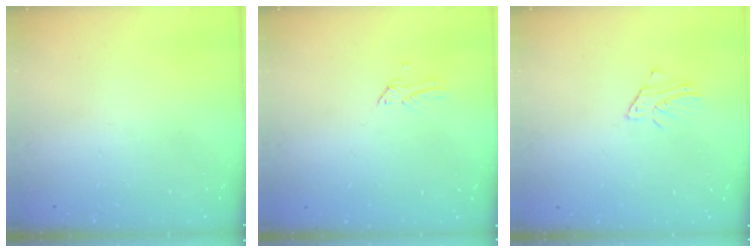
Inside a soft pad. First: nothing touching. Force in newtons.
{"total": 0.0}
{"total": 1.7, "press": 1.6, "slide": 0.1}